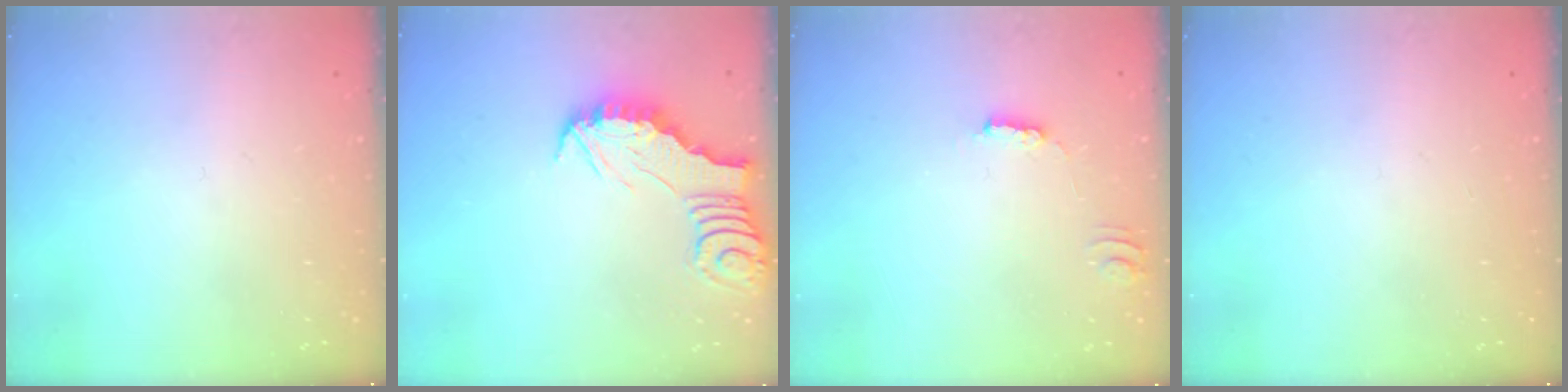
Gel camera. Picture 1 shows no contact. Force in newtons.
{"total": 2.5, "press": 2.5, "slide": 0.2}
{"total": 3.1, "press": 3.1, "slide": 0.3}
{"total": 0.0}